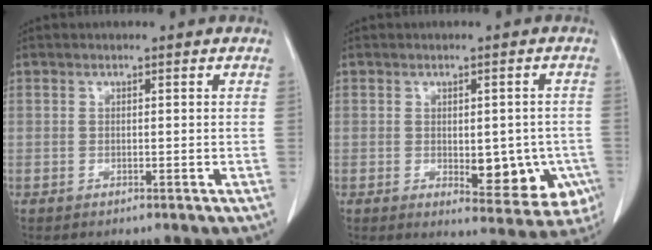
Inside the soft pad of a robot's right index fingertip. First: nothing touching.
{"total": 10.0, "force": [-2.4, 4.7, 8.5], "torque": [-0.087, 0.000, -0.020]}